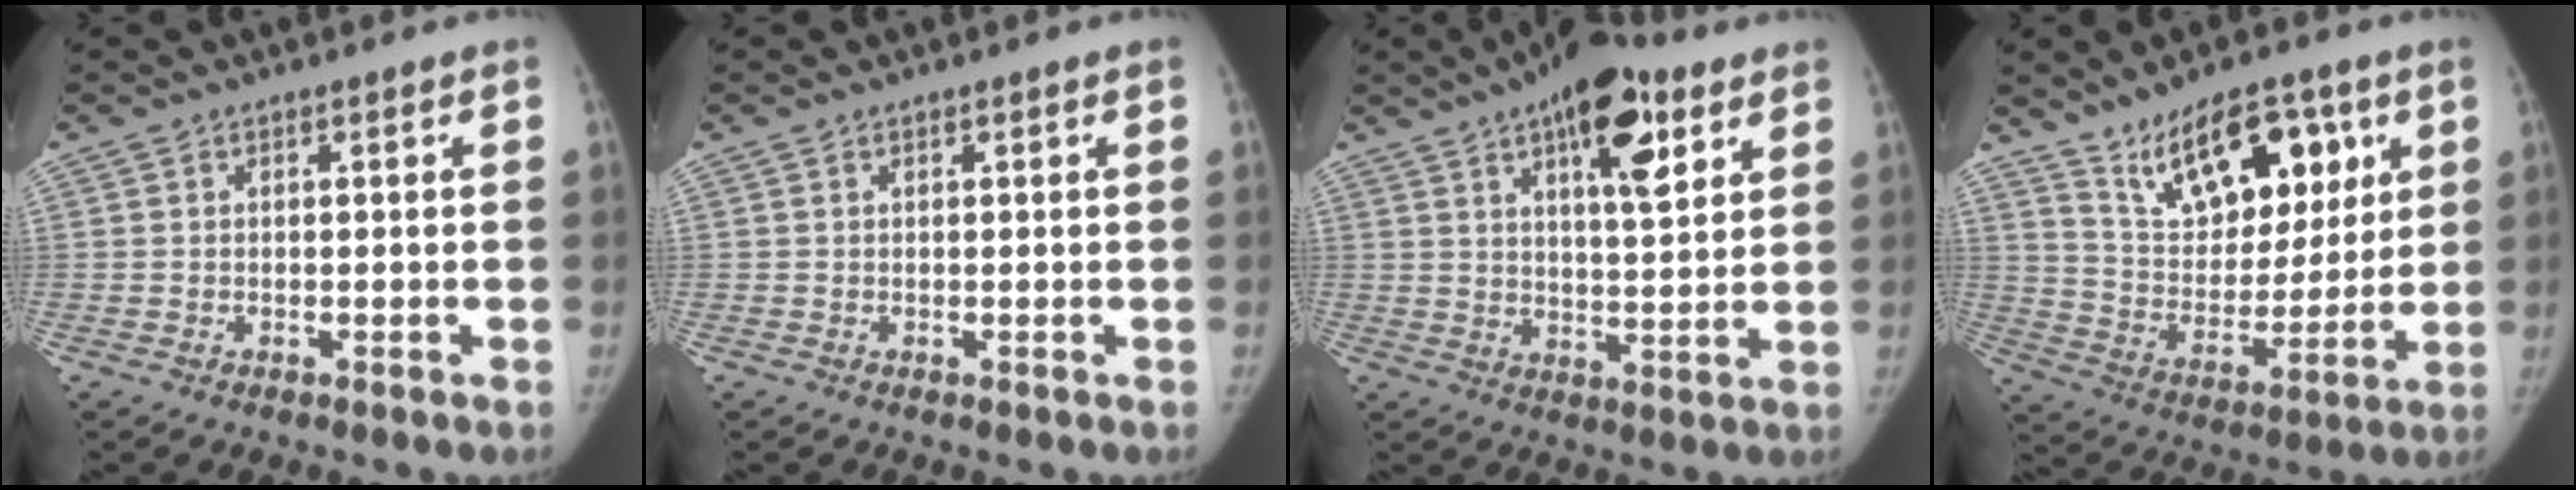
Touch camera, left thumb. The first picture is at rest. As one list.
[{"total": 0.0}, {"total": 14.9, "force": [7.7, 5.8, 11.4], "torque": [-0.138, -0.026, 0.111]}, {"total": 18.5, "force": [10.1, 9.3, 12.4], "torque": [-0.150, -0.048, 0.182]}]